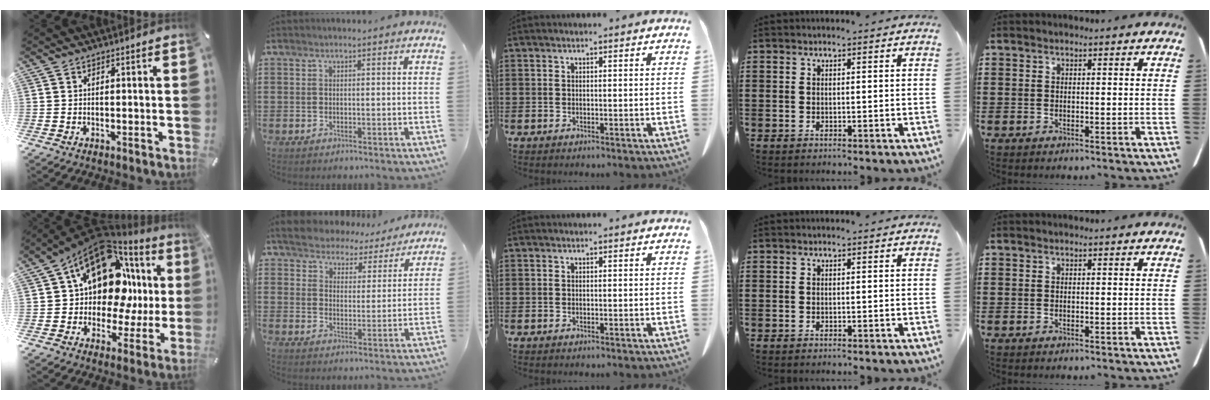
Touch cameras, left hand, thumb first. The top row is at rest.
{"thumb": {"total": 18.0, "force": [7.4, 11.0, 12.1], "torque": [-0.201, -0.067, 0.124]}, "index": {"total": 5.2, "force": [5.2, 0.8, -0.2], "torque": [-0.028, -0.036, 0.090]}}